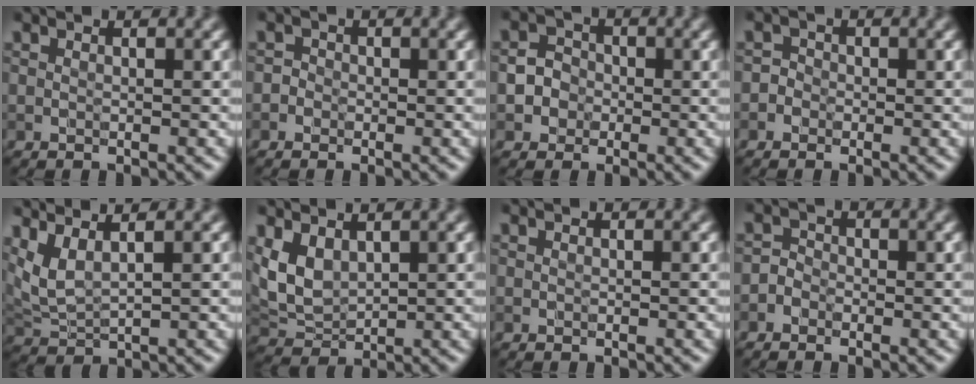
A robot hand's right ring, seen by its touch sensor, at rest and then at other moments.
{"total": 0.8, "force": [-0.2, 0.7, -0.1], "torque": [0.019, 0.000, -0.011]}
{"total": 2.5, "force": [-0.7, 2.4, 0.4], "torque": [0.019, 0.005, -0.021]}
{"total": 1.1, "force": [-0.3, 1.0, 0.0], "torque": [0.024, 0.005, -0.013]}
{"total": 3.2, "force": [2.3, 0.6, 2.2], "torque": [-0.059, 0.005, 0.054]}
{"total": 3.4, "force": [1.6, 2.1, 2.2], "torque": [-0.056, -0.001, 0.036]}
{"total": 0.0}
{"total": 1.0, "force": [-0.7, 0.8, 0.1], "torque": [0.014, 0.003, -0.020]}